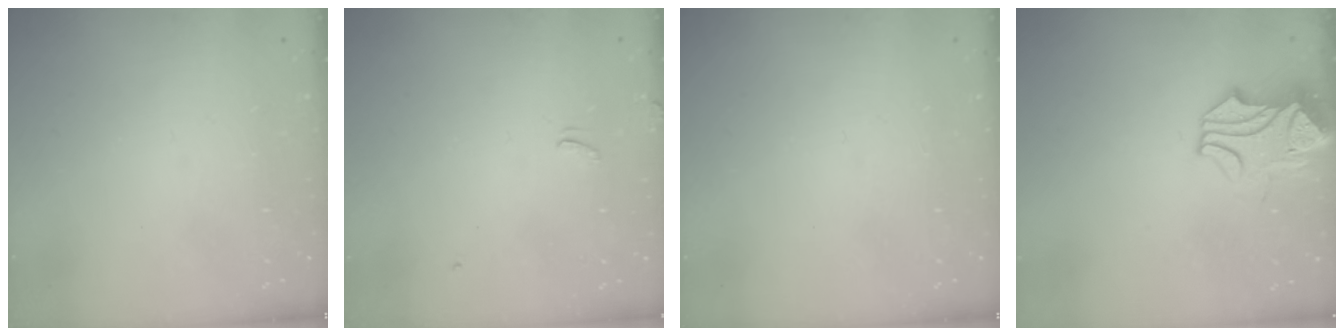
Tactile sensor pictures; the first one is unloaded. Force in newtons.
{"total": 2.0, "press": 2.0, "slide": 0.4}
{"total": 0.0}
{"total": 1.7, "press": 1.2, "slide": 1.2}